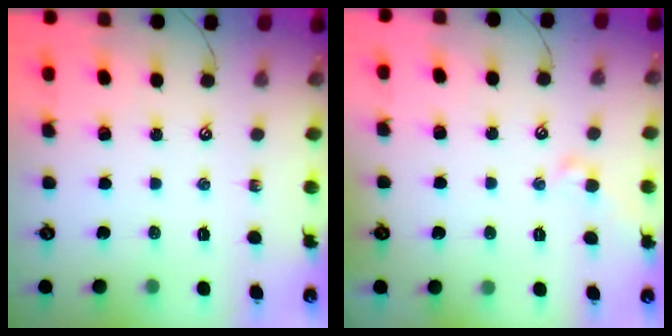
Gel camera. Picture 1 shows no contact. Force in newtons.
{"total": 1.1, "press": 1.0, "slide": 0.3}